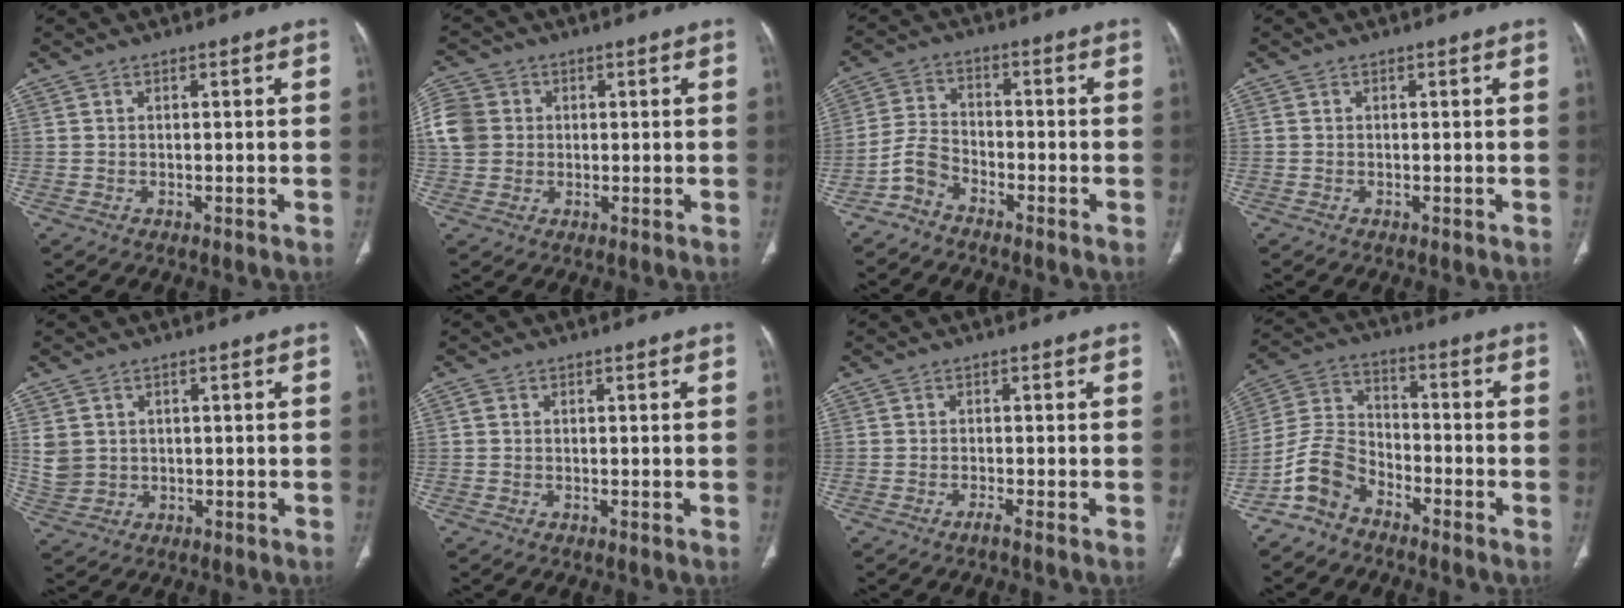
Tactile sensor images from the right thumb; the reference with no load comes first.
{"total": 10.0, "force": [0.9, 8.9, 4.4], "torque": [-0.097, 0.022, 0.017]}
{"total": 4.7, "force": [-3.6, 2.4, 1.8], "torque": [-0.034, 0.028, -0.081]}
{"total": 0.0}
{"total": 4.8, "force": [1.0, 4.2, 2.1], "torque": [-0.039, -0.003, 0.032]}
{"total": 0.7, "force": [0.0, 0.6, 0.3], "torque": [-0.001, 0.002, -0.002]}
{"total": 1.1, "force": [-0.8, -0.3, 0.7], "torque": [-0.017, -0.002, -0.018]}
{"total": 8.6, "force": [-6.1, 5.0, 3.5], "torque": [-0.069, 0.051, -0.132]}